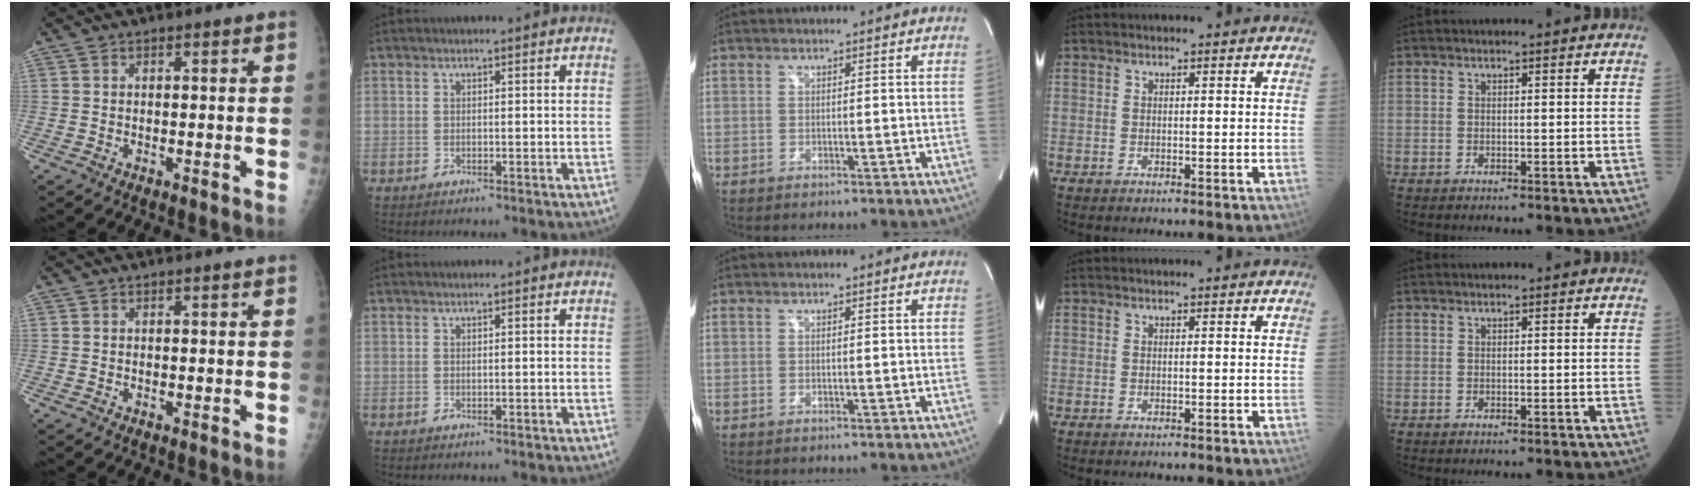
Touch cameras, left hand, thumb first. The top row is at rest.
{}